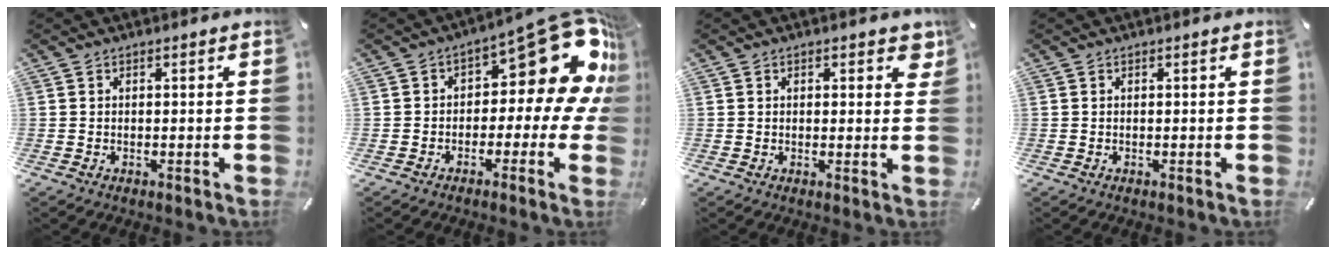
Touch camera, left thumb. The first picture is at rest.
{"total": 18.1, "force": [8.3, 8.8, 13.5], "torque": [-0.156, -0.069, 0.136]}
{"total": 2.9, "force": [1.4, 1.6, 1.9], "torque": [-0.010, -0.006, 0.016]}
{"total": 0.0}